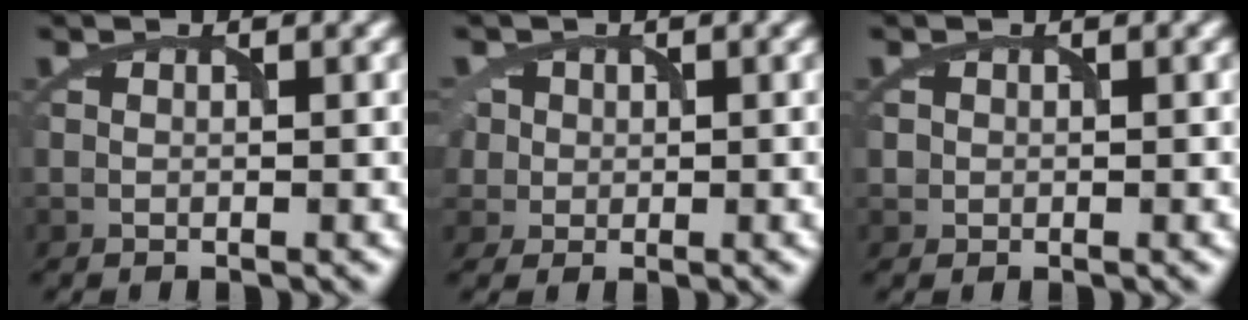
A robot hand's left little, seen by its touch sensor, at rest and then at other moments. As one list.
[{"total": 3.4, "force": [0.7, 3.1, 1.3], "torque": [-0.028, 0.020, 0.011]}, {"total": 0.5, "force": [0.0, 0.5, -0.2], "torque": [0.009, 0.001, 0.001]}]